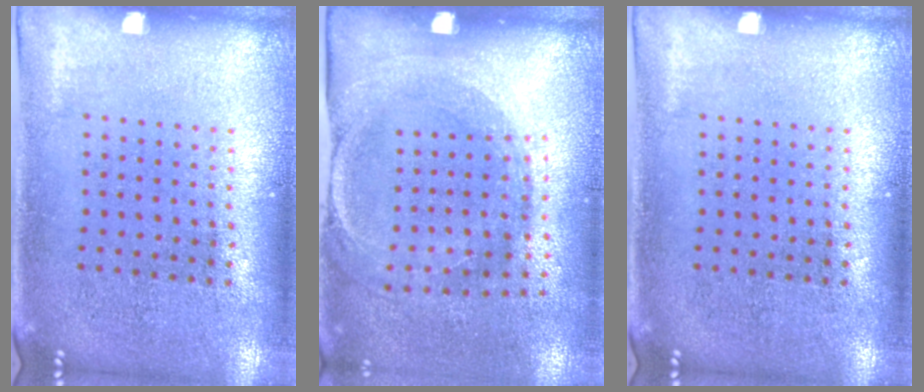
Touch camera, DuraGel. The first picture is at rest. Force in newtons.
{"total": 1.7, "press": 1.3, "slide": 1.1}
{"total": 0.0}